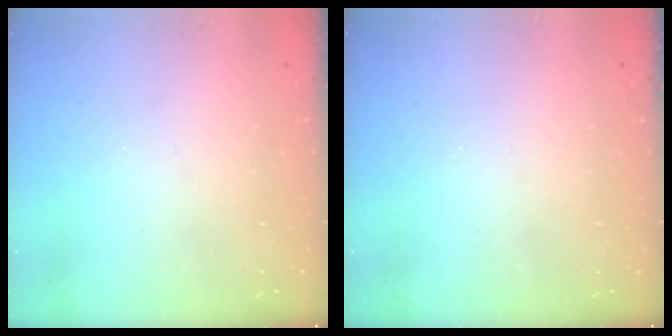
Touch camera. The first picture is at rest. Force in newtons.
{"total": 0.0}